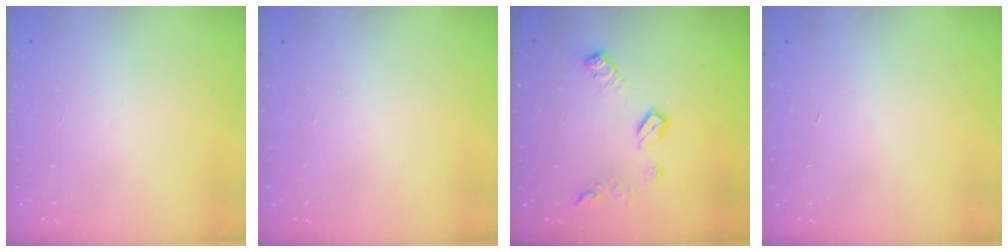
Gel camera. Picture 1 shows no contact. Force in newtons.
{"total": 0.0}
{"total": 8.8, "press": 8.8, "slide": 0.3}
{"total": 0.9, "press": 0.9, "slide": 0.2}